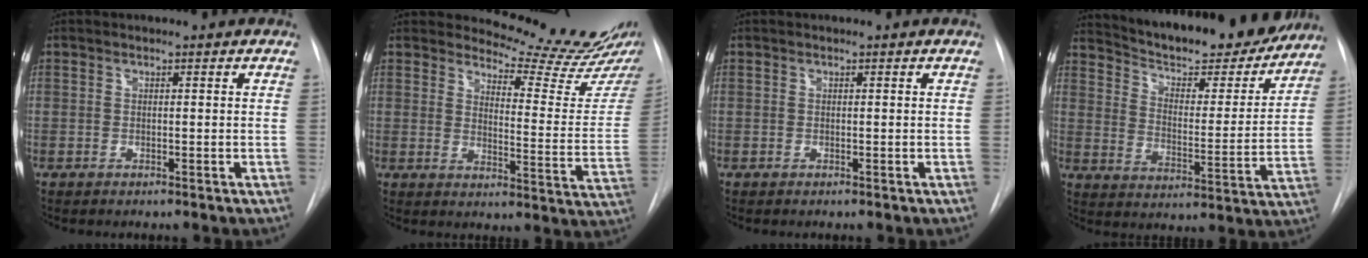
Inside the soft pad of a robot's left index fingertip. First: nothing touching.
{"total": 13.1, "force": [12.8, -0.2, 3.0], "torque": [-0.038, -0.110, 0.146]}
{"total": 0.0}
{"total": 23.0, "force": [20.6, 4.8, 8.8], "torque": [-0.139, -0.034, 0.281]}